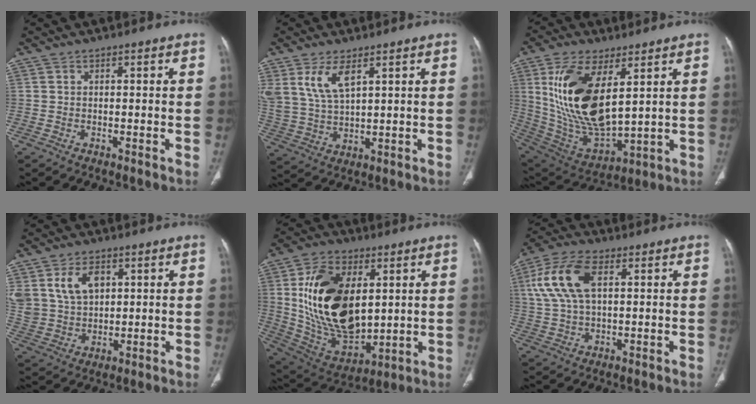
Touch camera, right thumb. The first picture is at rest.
{"total": 8.1, "force": [4.2, 3.5, 5.9], "torque": [-0.123, -0.017, 0.097]}
{"total": 20.5, "force": [6.2, 9.6, 17.0], "torque": [-0.325, -0.030, 0.133]}
{"total": 10.9, "force": [4.1, 7.5, 6.7], "torque": [-0.118, -0.011, 0.092]}
{"total": 24.0, "force": [4.1, 14.3, 18.8], "torque": [-0.320, -0.022, 0.093]}
{"total": 12.3, "force": [3.4, 6.4, 9.9], "torque": [-0.216, 0.015, 0.067]}